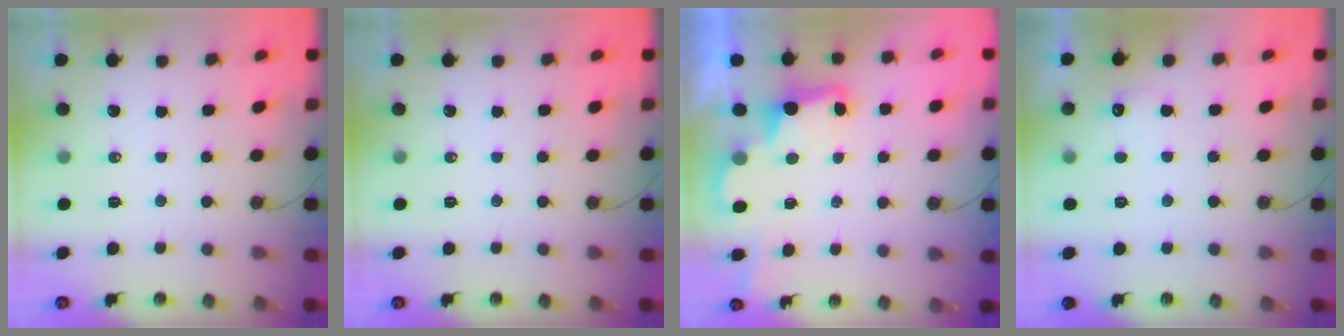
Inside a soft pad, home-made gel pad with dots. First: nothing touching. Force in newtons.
{"total": 0.0}
{"total": 3.3, "press": 3.3, "slide": 0.6}
{"total": 4.9, "press": 4.8, "slide": 1.0}